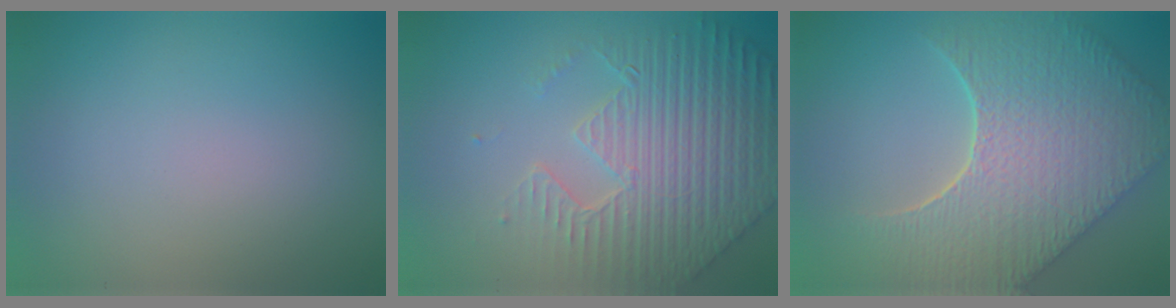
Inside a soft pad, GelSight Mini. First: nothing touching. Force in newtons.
{"total": 8.5, "press": 6.1, "slide": 5.8}
{"total": 9.7, "press": 7.0, "slide": 6.7}